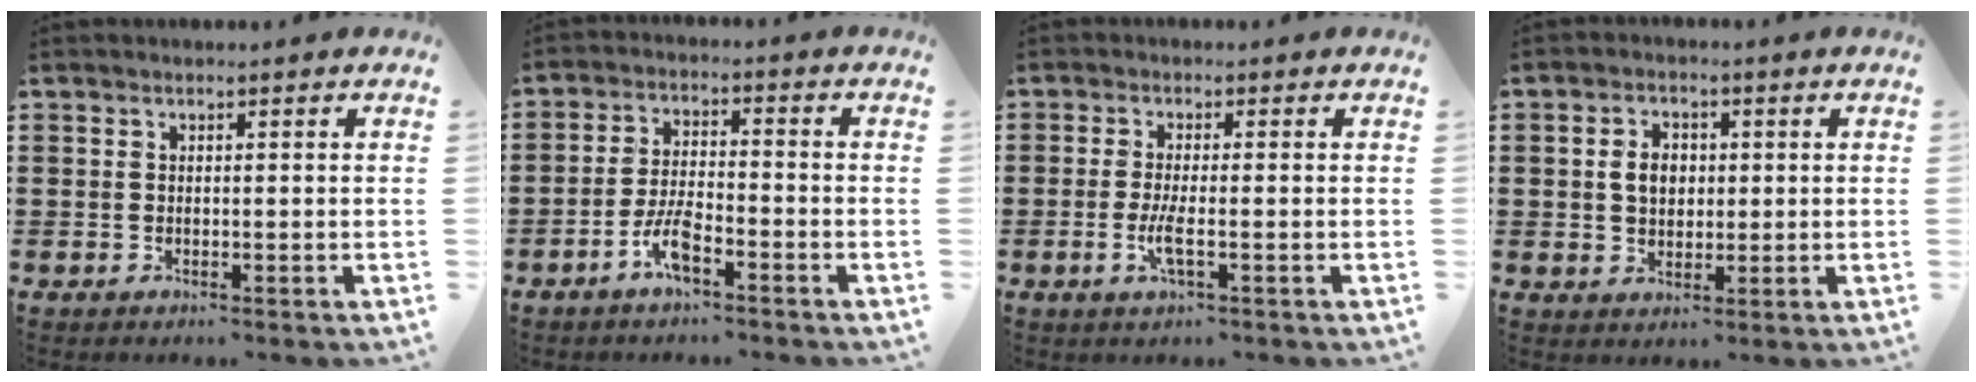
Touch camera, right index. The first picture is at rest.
{"total": 5.5, "force": [-3.5, 1.4, 4.1], "torque": [-0.101, -0.002, -0.071]}
{"total": 3.4, "force": [-1.1, 0.4, 3.2], "torque": [-0.076, -0.010, -0.027]}
{"total": 3.9, "force": [0.2, 2.8, 2.7], "torque": [-0.052, 0.008, -0.001]}